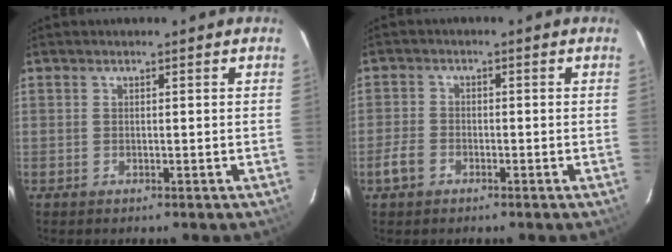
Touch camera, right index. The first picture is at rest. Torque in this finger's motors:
{"motor_torque": [-0.38, 0.30, -1.00, -0.21]}